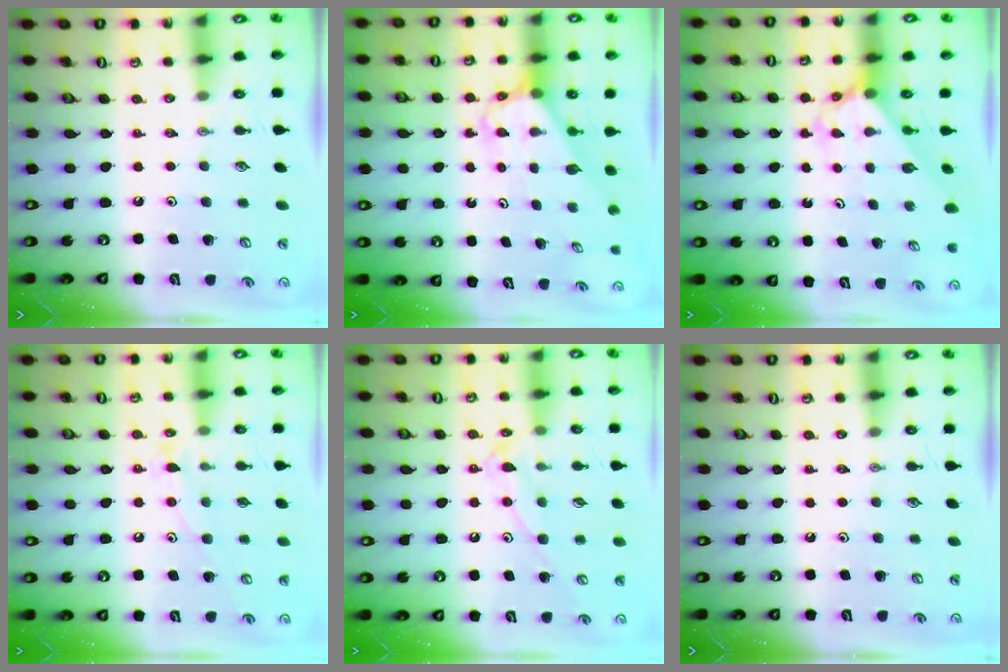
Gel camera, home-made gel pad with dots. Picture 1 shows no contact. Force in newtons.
{"total": 3.4, "press": 3.4, "slide": 0.2}
{"total": 2.6, "press": 2.6, "slide": 0.1}
{"total": 8.7, "press": 8.6, "slide": 0.5}
{"total": 10.1, "press": 10.1, "slide": 0.6}
{"total": 0.0}